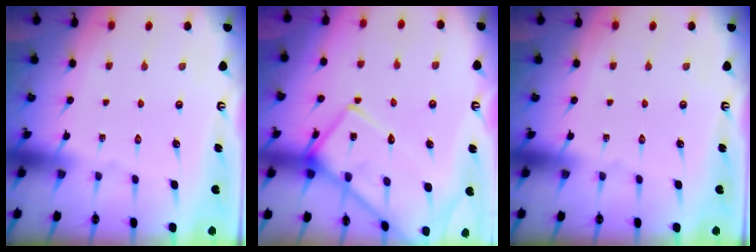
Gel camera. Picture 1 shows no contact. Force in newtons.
{"total": 16.1, "press": 16.0, "slide": 1.4}
{"total": 0.0}